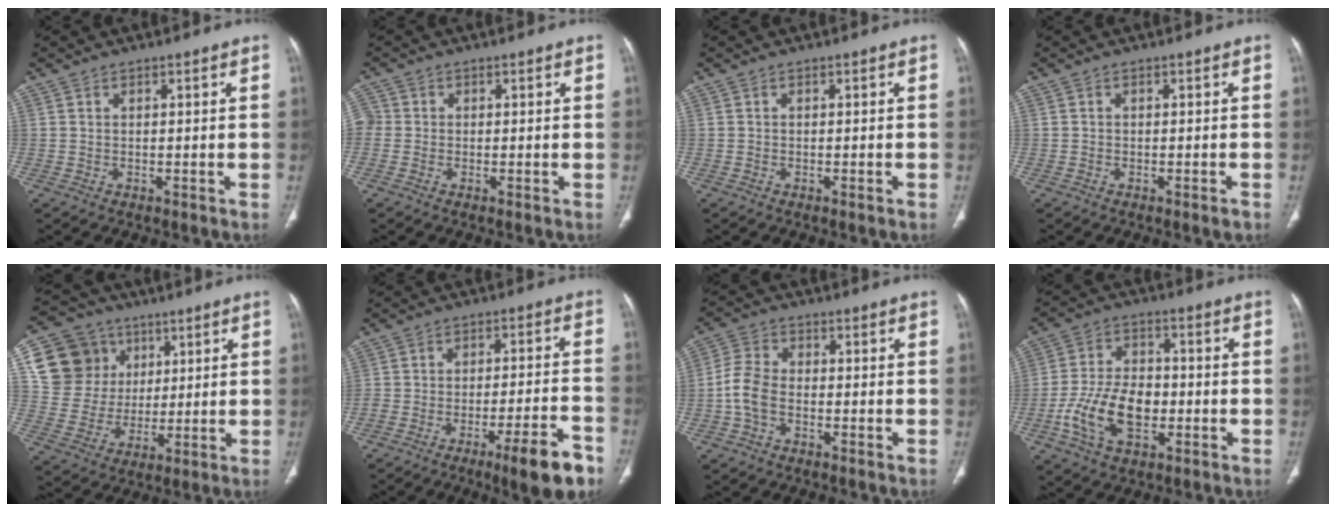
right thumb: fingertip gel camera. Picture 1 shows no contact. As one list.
[{"total": 2.9, "force": [-0.5, 2.7, 1.1], "torque": [-0.017, 0.006, -0.018]}, {"total": 0.6, "force": [-0.4, -0.1, 0.5], "torque": [-0.009, -0.001, -0.005]}, {"total": 1.1, "force": [-0.7, 0.1, 0.8], "torque": [-0.014, -0.002, -0.012]}, {"total": 15.2, "force": [5.2, 13.5, 4.6], "torque": [-0.057, 0.009, 0.103]}, {"total": 12.5, "force": [-7.8, 2.5, 9.4], "torque": [-0.130, 0.050, -0.114]}, {"total": 5.8, "force": [-1.8, 3.8, 4.1], "torque": [-0.084, 0.020, -0.045]}, {"total": 12.7, "force": [-3.6, 7.7, 9.5], "torque": [-0.172, 0.021, -0.066]}]